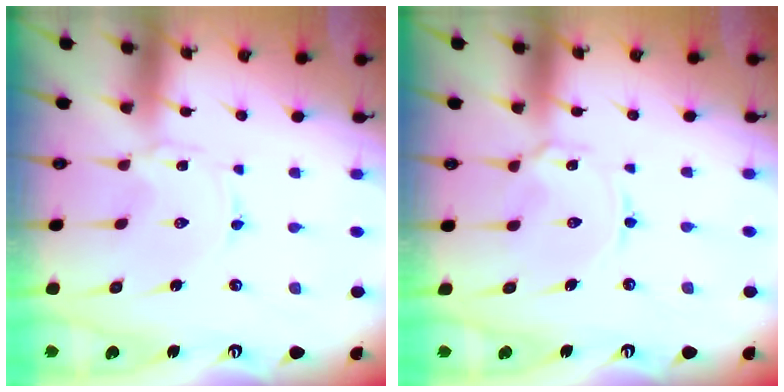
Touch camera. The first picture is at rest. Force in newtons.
{"total": 3.2, "press": 3.1, "slide": 0.5}